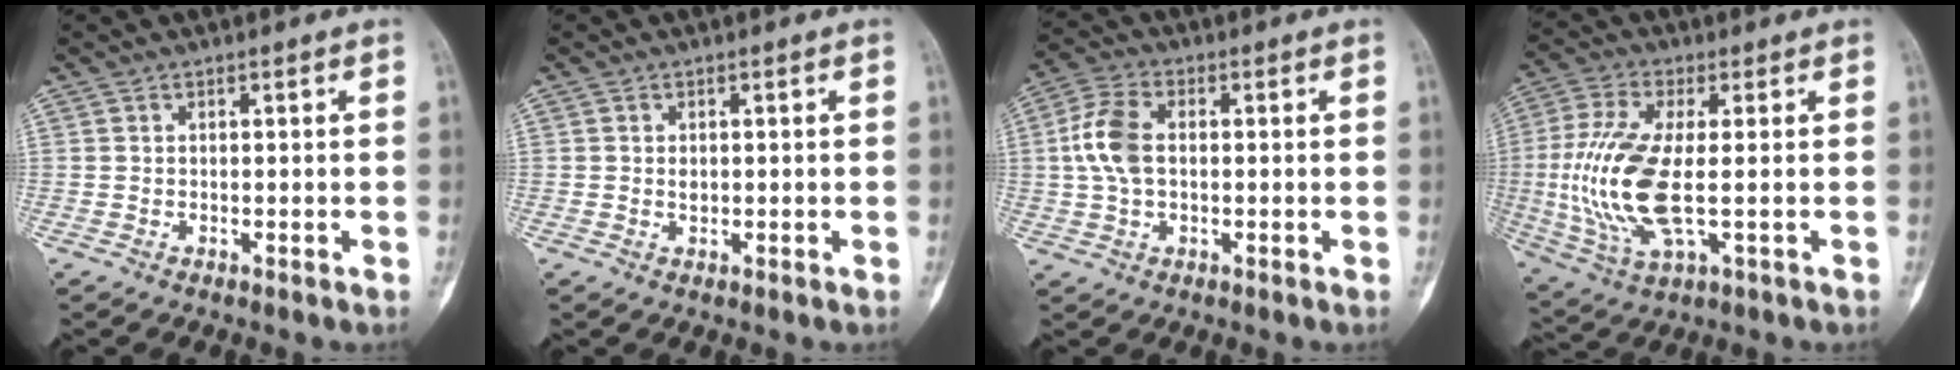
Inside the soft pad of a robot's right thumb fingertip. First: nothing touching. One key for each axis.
{"total": 1.0, "fx": 0.1, "fy": 0.7, "fz": 0.7, "tx": -0.005, "ty": 0.000, "tz": 0.003}
{"total": 8.3, "fx": 0.6, "fy": 5.0, "fz": 6.6, "tx": -0.144, "ty": 0.015, "tz": 0.008}
{"total": 15.7, "fx": -1.0, "fy": 5.9, "fz": 14.4, "tx": -0.327, "ty": -0.006, "tz": -0.015}